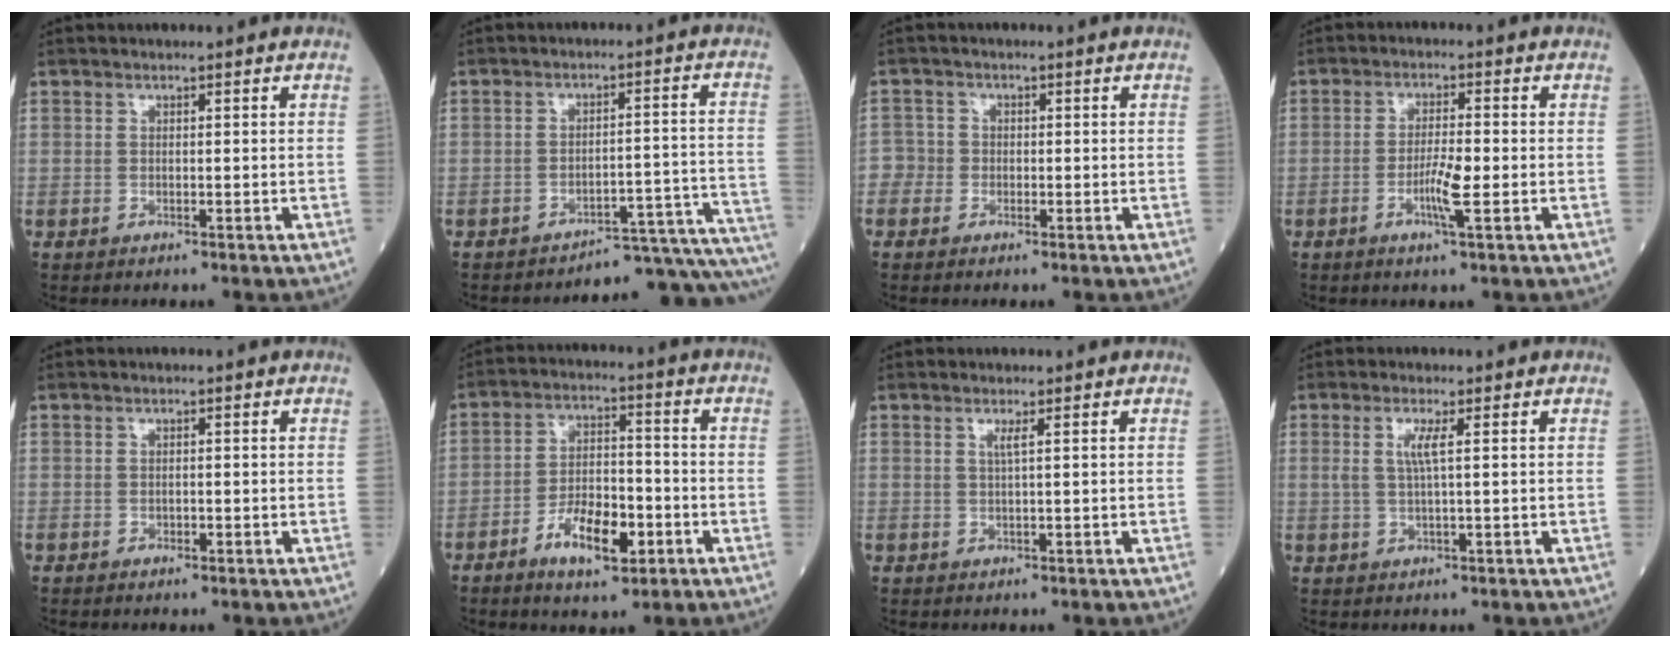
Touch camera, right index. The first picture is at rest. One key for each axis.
{"total": 13.6, "fx": -13.5, "fy": -0.4, "fz": 1.3, "tx": 0.019, "ty": 0.044, "tz": -0.166}
{"total": 2.4, "fx": -1.0, "fy": 2.2, "fz": -0.1, "tx": 0.012, "ty": 0.009, "tz": -0.029}
{"total": 4.4, "fx": -1.4, "fy": 0.2, "fz": 4.2, "tx": -0.082, "ty": -0.004, "tz": -0.027}
{"total": 0.5, "fx": -0.3, "fy": 0.4, "fz": 0.2, "tx": -0.005, "ty": 0.002, "tz": -0.005}
{"total": 8.8, "fx": -4.2, "fy": 3.5, "fz": 6.9, "tx": -0.130, "ty": 0.007, "tz": -0.071}
{"total": 1.1, "fx": 0.5, "fy": -0.3, "fz": 1.0, "tx": -0.026, "ty": -0.003, "tz": 0.009}
{"total": 2.8, "fx": 0.7, "fy": -0.1, "fz": 2.7, "tx": -0.063, "ty": 0.000, "tz": 0.014}